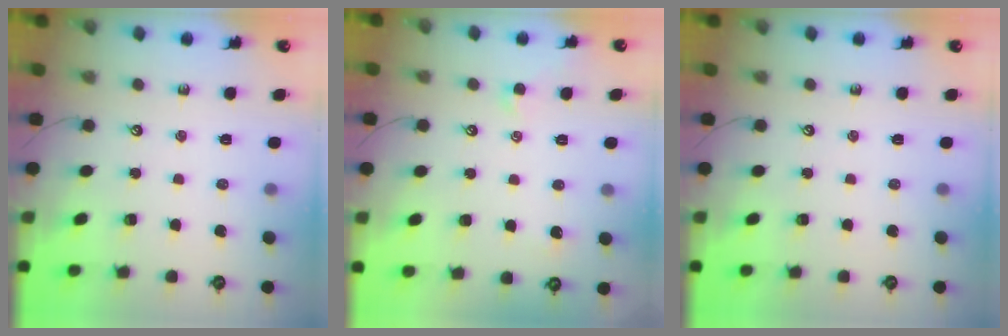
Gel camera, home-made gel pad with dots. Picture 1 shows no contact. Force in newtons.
{"total": 0.8, "press": 0.5, "slide": 0.5}
{"total": 0.0}